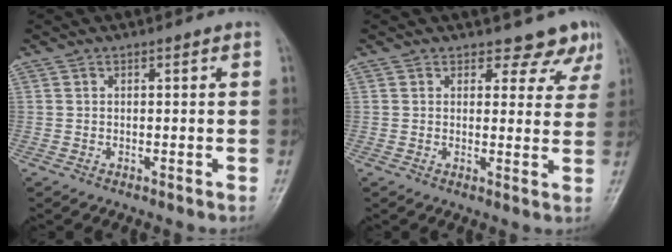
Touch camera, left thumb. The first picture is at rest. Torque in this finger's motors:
{"motor_torque": [-0.27, 0.30, -0.13, -0.11, 0.08]}